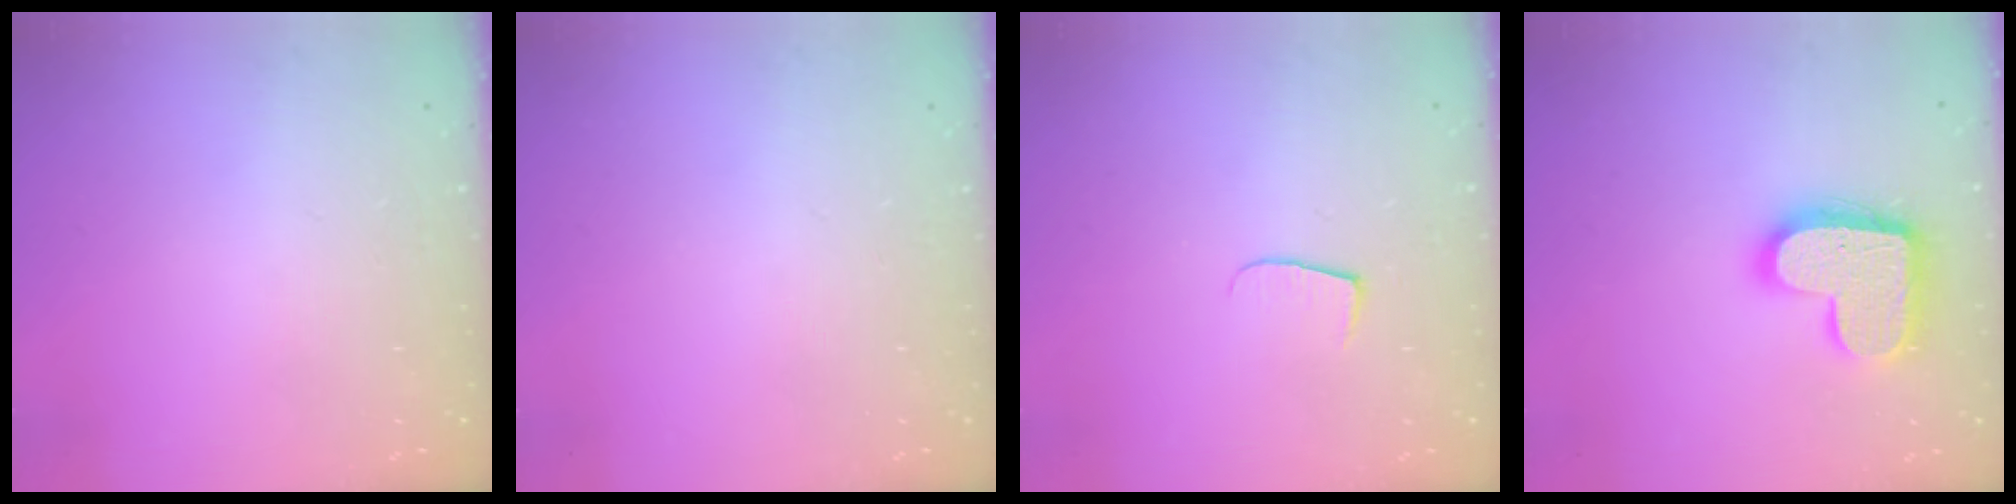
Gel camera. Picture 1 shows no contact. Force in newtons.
{"total": 0.0}
{"total": 5.3, "press": 5.2, "slide": 0.4}
{"total": 17.4, "press": 17.4, "slide": 0.9}